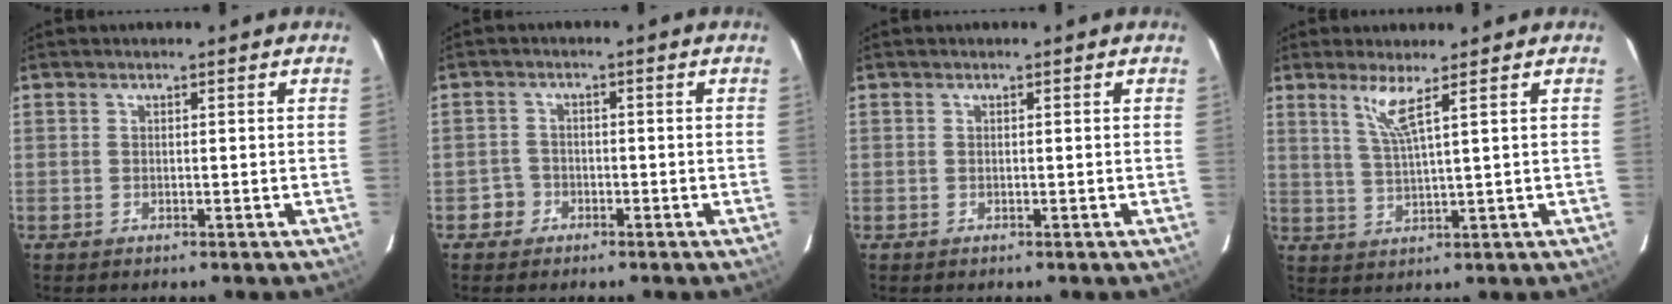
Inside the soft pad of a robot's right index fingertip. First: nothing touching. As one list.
[{"total": 2.8, "force": [-1.5, 2.3, -0.3], "torque": [0.003, 0.016, -0.027]}, {"total": 0.0}, {"total": 4.6, "force": [2.8, -0.7, 3.6], "torque": [-0.072, -0.009, 0.057]}]